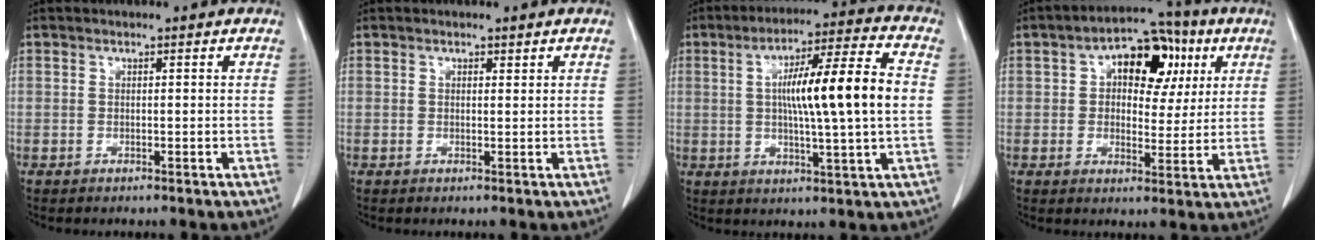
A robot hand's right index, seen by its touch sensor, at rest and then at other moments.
{"total": 0.7, "force": [0.4, 0.4, 0.4], "torque": [-0.007, -0.002, 0.006]}
{"total": 15.3, "force": [1.0, 0.6, 15.3], "torque": [-0.254, 0.015, 0.014]}
{"total": 12.2, "force": [3.9, 6.8, 9.3], "torque": [-0.139, 0.038, 0.061]}